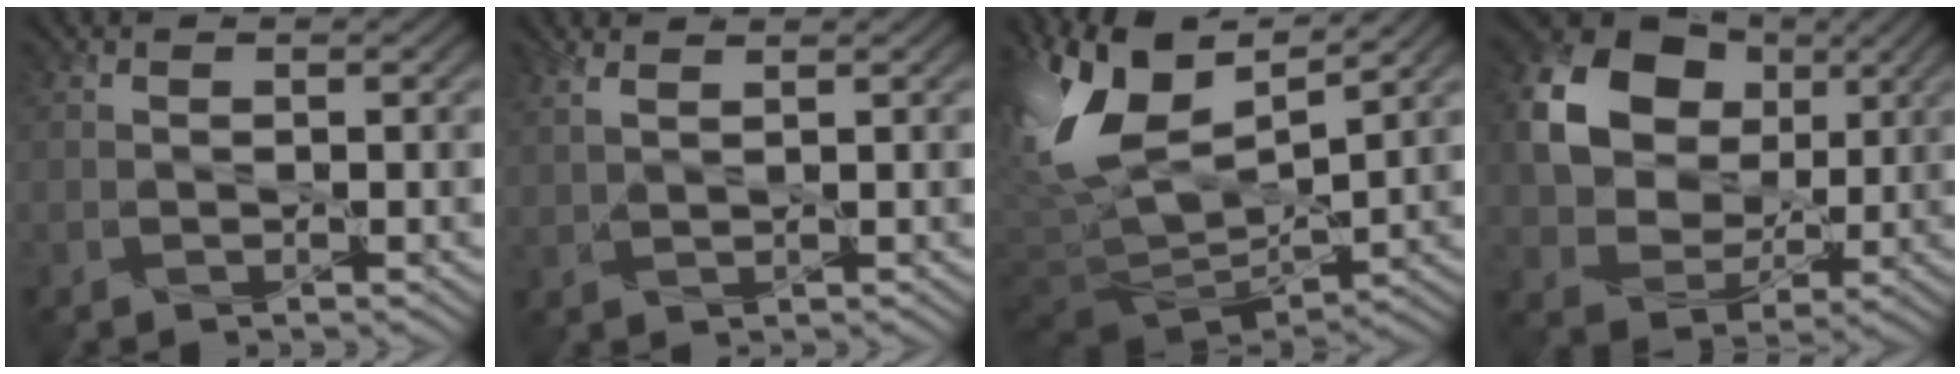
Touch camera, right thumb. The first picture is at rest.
{"total": 2.2, "force": [1.7, 0.5, 1.3], "torque": [-0.032, 0.004, 0.037]}
{"total": 14.2, "force": [2.7, 7.0, 12.0], "torque": [-0.261, 0.015, 0.045]}
{"total": 13.5, "force": [3.4, 10.4, 7.9], "torque": [-0.179, 0.012, 0.060]}